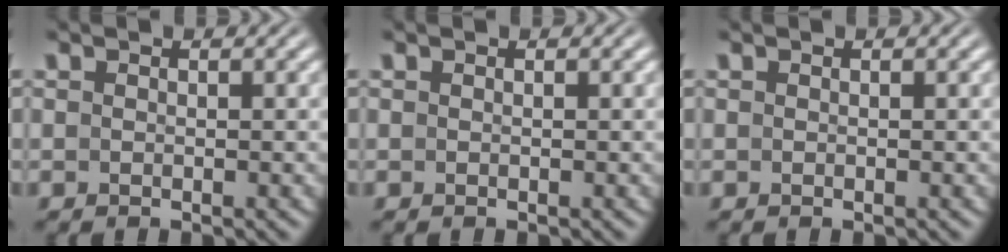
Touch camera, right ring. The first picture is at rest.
{"total": 0.0}
{"total": 0.0}